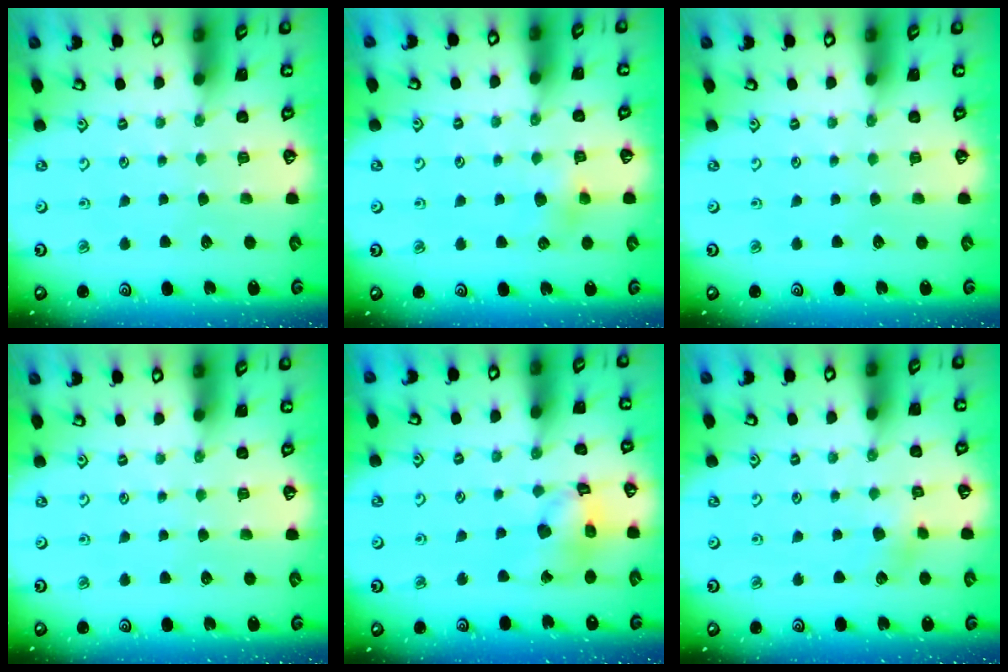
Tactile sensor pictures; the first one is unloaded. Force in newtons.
{"total": 5.1, "press": 5.1, "slide": 0.5}
{"total": 0.0}
{"total": 0.0}
{"total": 12.8, "press": 12.8, "slide": 1.4}
{"total": 3.6, "press": 3.6, "slide": 0.3}